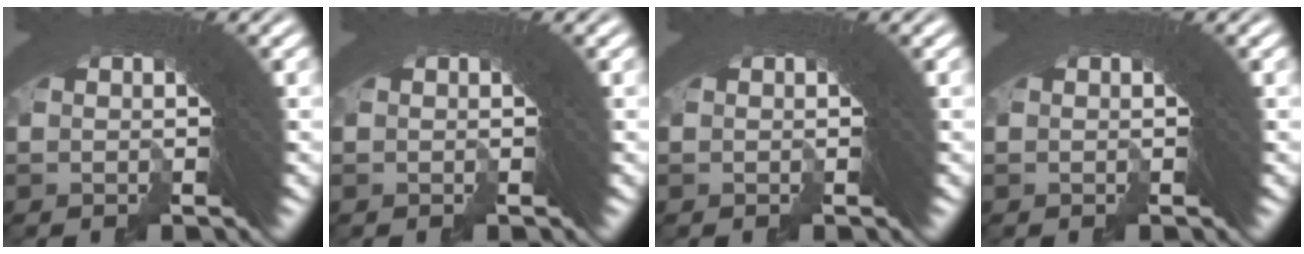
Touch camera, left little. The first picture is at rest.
{"total": 0.0}
{"total": 0.0}
{"total": 0.0}